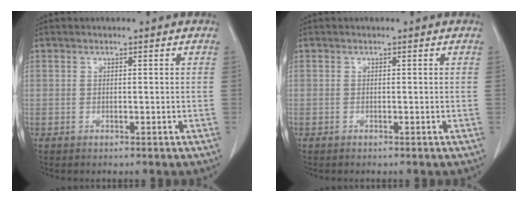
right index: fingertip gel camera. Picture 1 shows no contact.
{"total": 0.0}